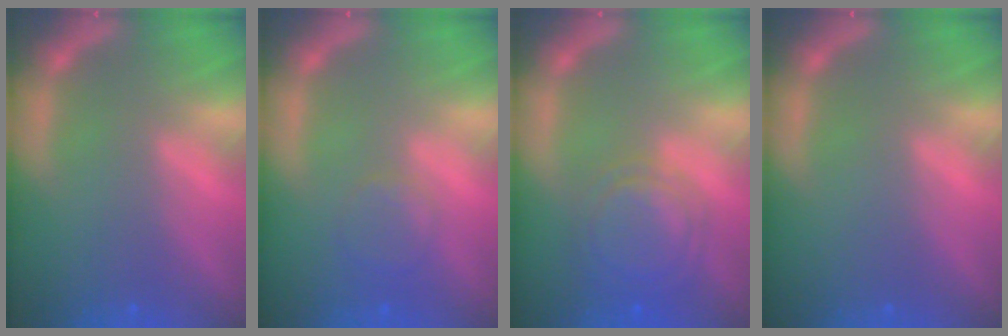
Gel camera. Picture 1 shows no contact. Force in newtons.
{"total": 2.4}
{"total": 6.0}
{"total": 0.0}